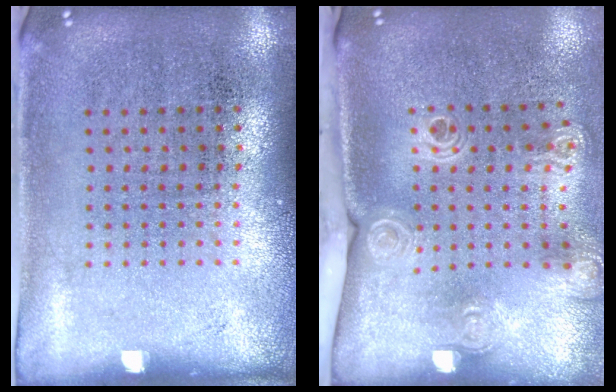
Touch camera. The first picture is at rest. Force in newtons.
{"total": 2.0, "press": 1.5, "slide": 1.4}